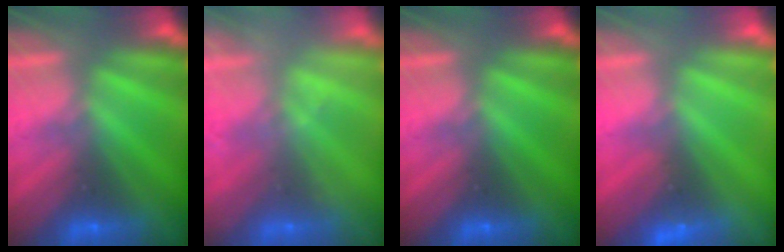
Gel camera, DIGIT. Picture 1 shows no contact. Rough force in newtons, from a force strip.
{"total": 2.2}
{"total": 0.0}
{"total": 2.3}